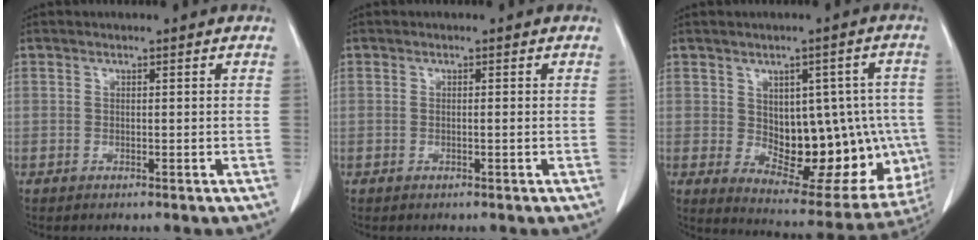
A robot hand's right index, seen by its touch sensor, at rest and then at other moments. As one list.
[{"total": 0.5, "force": [-0.1, 0.0, 0.5], "torque": [-0.011, 0.000, 0.000]}, {"total": 18.3, "force": [-1.2, 9.2, 15.8], "torque": [-0.182, 0.013, 0.015]}]